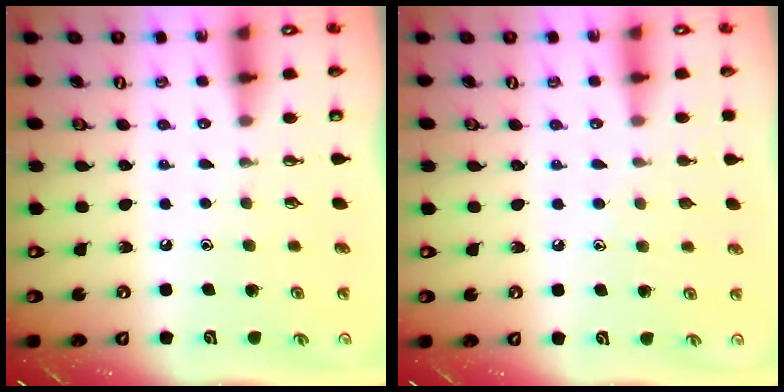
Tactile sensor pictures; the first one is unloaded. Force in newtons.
{"total": 3.8, "press": 3.8, "slide": 0.3}